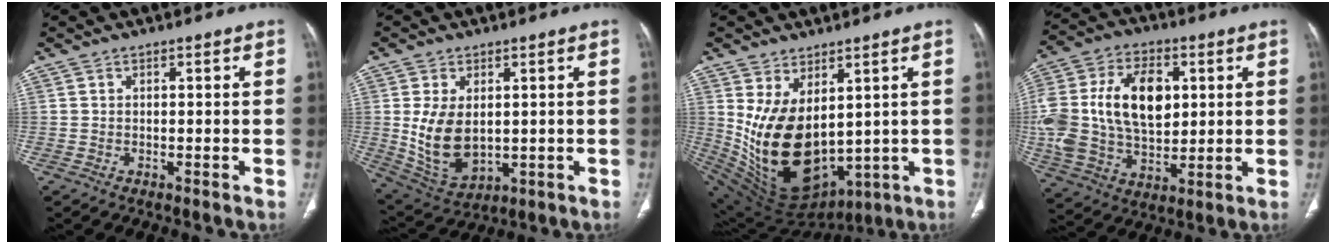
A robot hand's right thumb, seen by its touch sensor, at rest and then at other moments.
{"total": 11.1, "force": [0.6, 7.1, 8.6], "torque": [-0.152, -0.012, 0.036]}
{"total": 18.5, "force": [2.3, 11.2, 14.5], "torque": [-0.249, -0.037, 0.088]}
{"total": 23.7, "force": [3.7, 15.5, 17.6], "torque": [-0.362, 0.007, 0.075]}